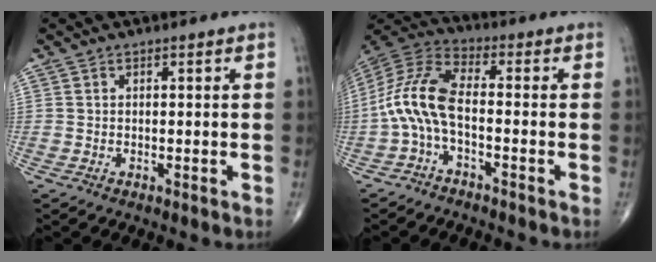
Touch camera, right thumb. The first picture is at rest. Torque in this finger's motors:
{"motor_torque": [0.02, 0.67, 1.17, -0.33, 0.48]}